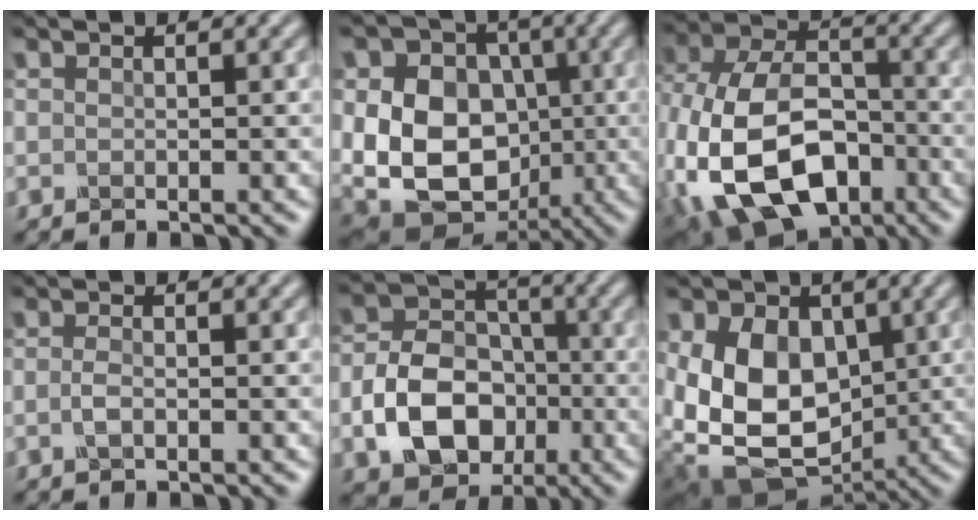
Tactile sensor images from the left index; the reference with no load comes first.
{"total": 12.9, "force": [-0.9, 10.7, 7.2], "torque": [-0.139, -0.002, -0.024]}
{"total": 16.3, "force": [-5.4, 11.1, 10.7], "torque": [-0.243, -0.019, -0.088]}
{"total": 0.8, "force": [-0.3, 0.2, 0.7], "torque": [-0.028, 0.003, -0.007]}
{"total": 7.7, "force": [-2.5, 5.8, 4.5], "torque": [-0.090, 0.002, -0.051]}
{"total": 12.1, "force": [0.1, 9.5, 7.5], "torque": [-0.125, -0.005, -0.010]}